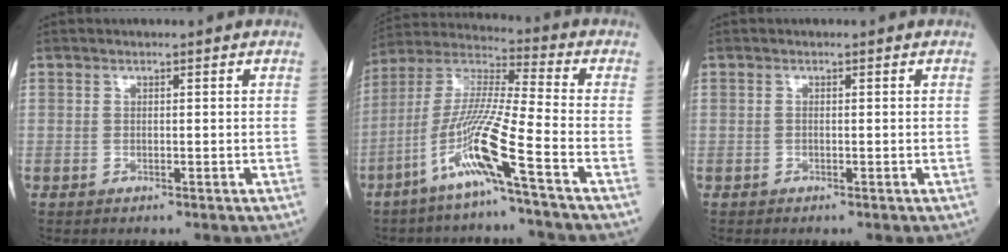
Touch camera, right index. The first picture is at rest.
{"total": 12.8, "force": [-6.2, -1.4, 11.1], "torque": [-0.232, -0.014, -0.129]}
{"total": 0.0}